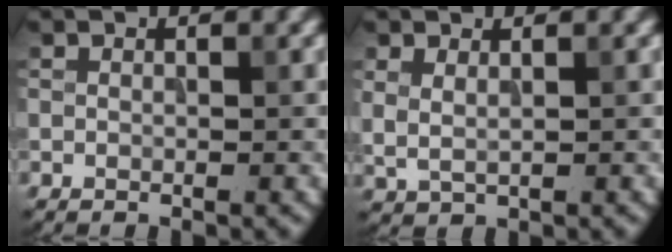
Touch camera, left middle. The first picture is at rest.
{"total": 1.4, "force": [0.8, 0.5, 1.1], "torque": [-0.027, -0.006, 0.019]}